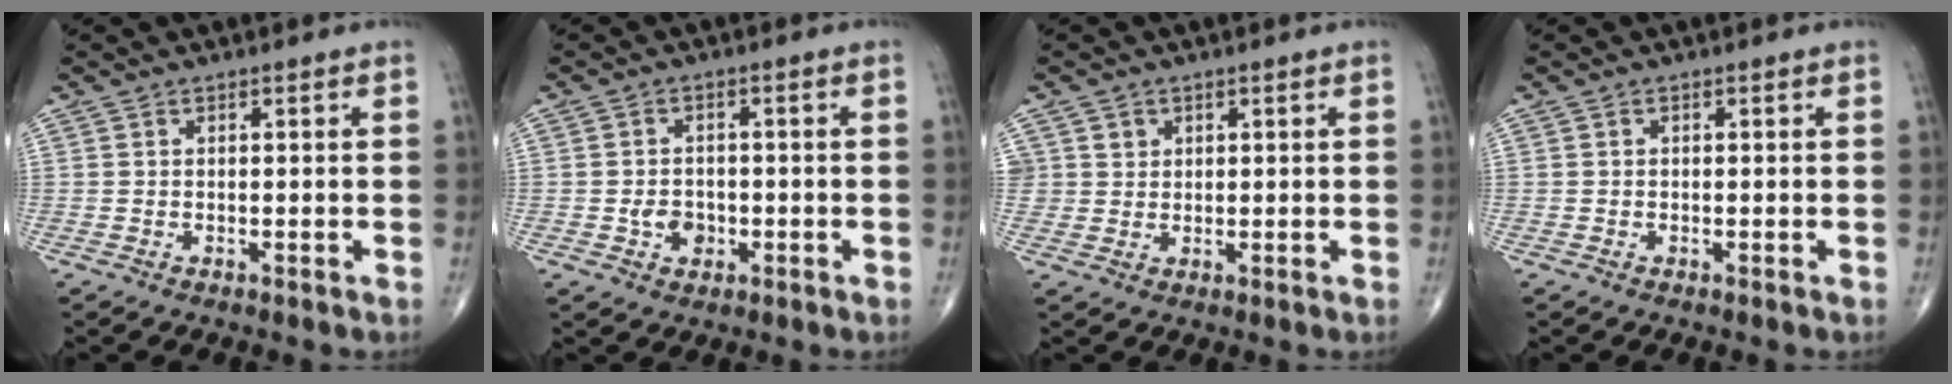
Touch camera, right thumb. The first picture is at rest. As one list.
[{"total": 4.0, "force": [-1.1, 3.1, 2.2], "torque": [-0.019, 0.006, -0.016]}, {"total": 2.5, "force": [1.0, 2.3, 0.2], "torque": [0.017, -0.004, 0.012]}, {"total": 0.0}]